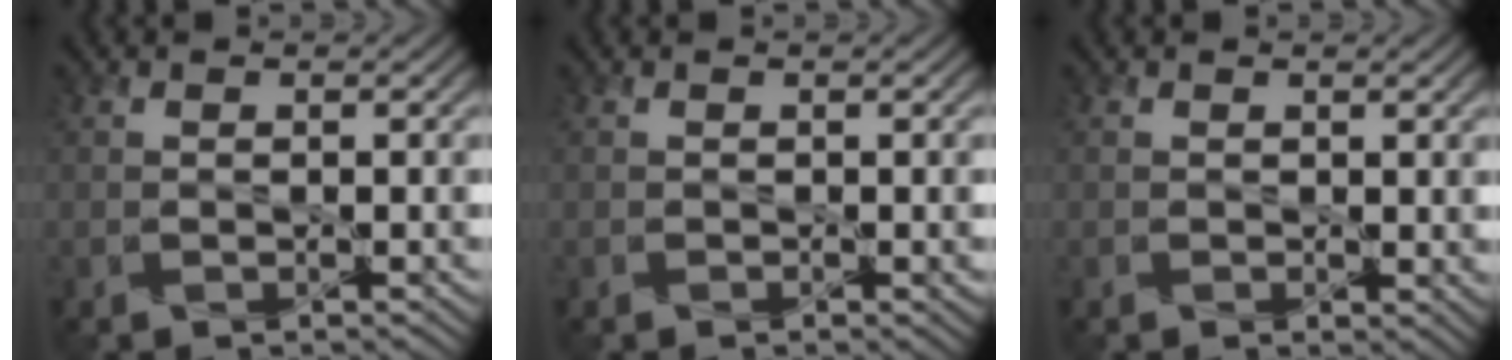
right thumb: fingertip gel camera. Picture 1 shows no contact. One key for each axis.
{"total": 0.0}
{"total": 1.4, "fx": 0.7, "fy": 0.8, "fz": 0.8, "tx": -0.015, "ty": -0.001, "tz": 0.013}